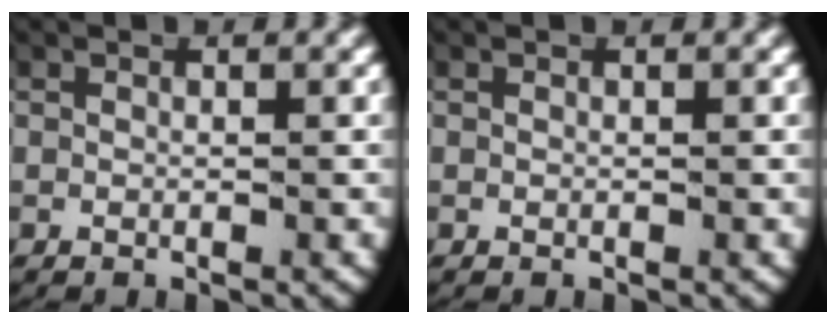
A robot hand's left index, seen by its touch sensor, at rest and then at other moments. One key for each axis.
{"total": 0.0}